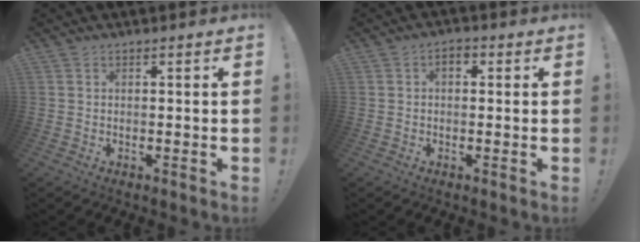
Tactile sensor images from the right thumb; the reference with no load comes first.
{"total": 2.5, "force": [-0.2, 1.7, 1.9], "torque": [-0.029, 0.008, -0.005]}